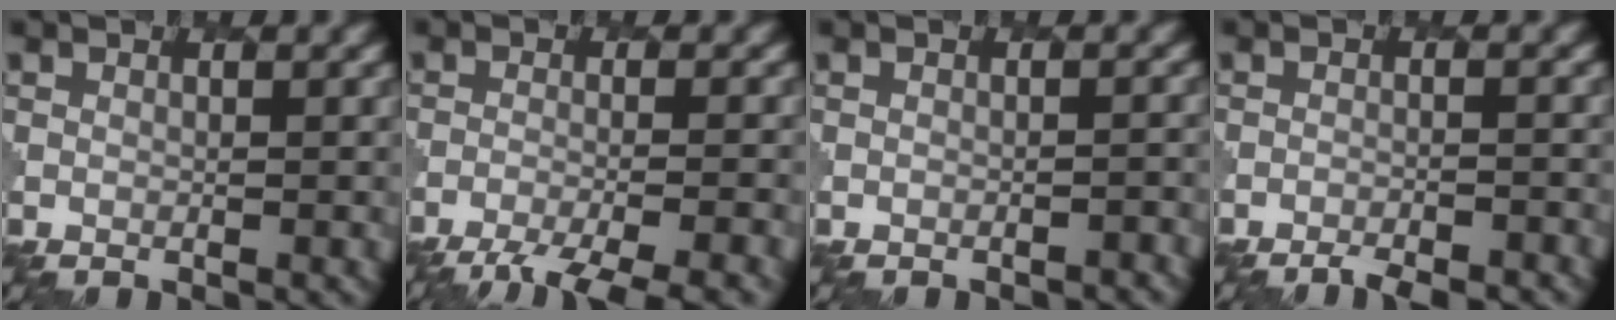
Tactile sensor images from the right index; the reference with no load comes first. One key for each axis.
{"total": 6.6, "fx": -5.3, "fy": 1.2, "fz": 3.8, "tx": -0.055, "ty": -0.017, "tz": -0.084}
{"total": 2.2, "fx": -2.0, "fy": 0.4, "fz": 0.6, "tx": 0.001, "ty": 0.011, "tz": -0.023}
{"total": 4.0, "fx": -3.7, "fy": 0.8, "fz": 1.5, "tx": -0.019, "ty": -0.006, "tz": -0.050}